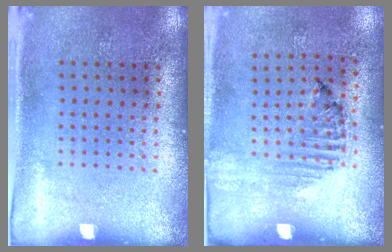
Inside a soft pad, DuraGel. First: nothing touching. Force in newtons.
{"total": 1.2, "press": 1.2, "slide": 0.4}